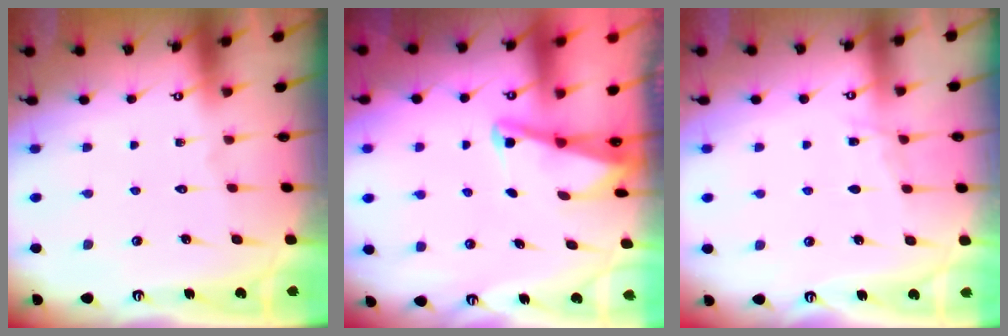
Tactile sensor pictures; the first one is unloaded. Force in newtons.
{"total": 2.0, "press": 2.0, "slide": 0.4}
{"total": 4.2, "press": 4.2, "slide": 0.5}